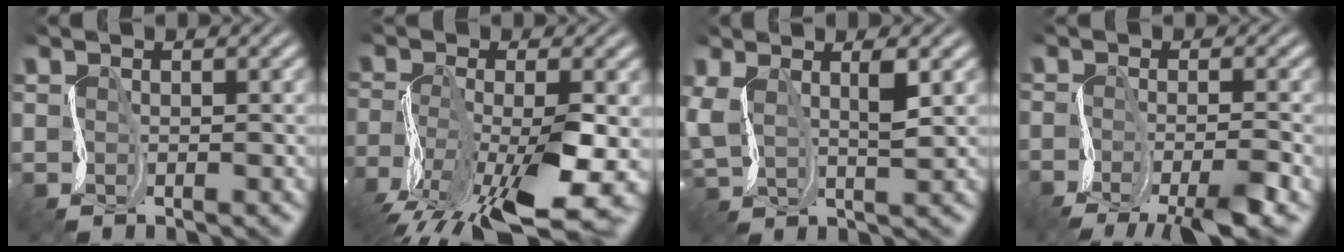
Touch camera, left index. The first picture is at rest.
{"total": 12.4, "force": [-6.2, 4.0, 10.0], "torque": [-0.210, -0.018, -0.109]}
{"total": 3.6, "force": [1.2, 1.3, 3.1], "torque": [-0.081, 0.005, 0.020]}
{"total": 5.9, "force": [-4.1, 0.8, 4.2], "torque": [-0.061, -0.003, -0.082]}